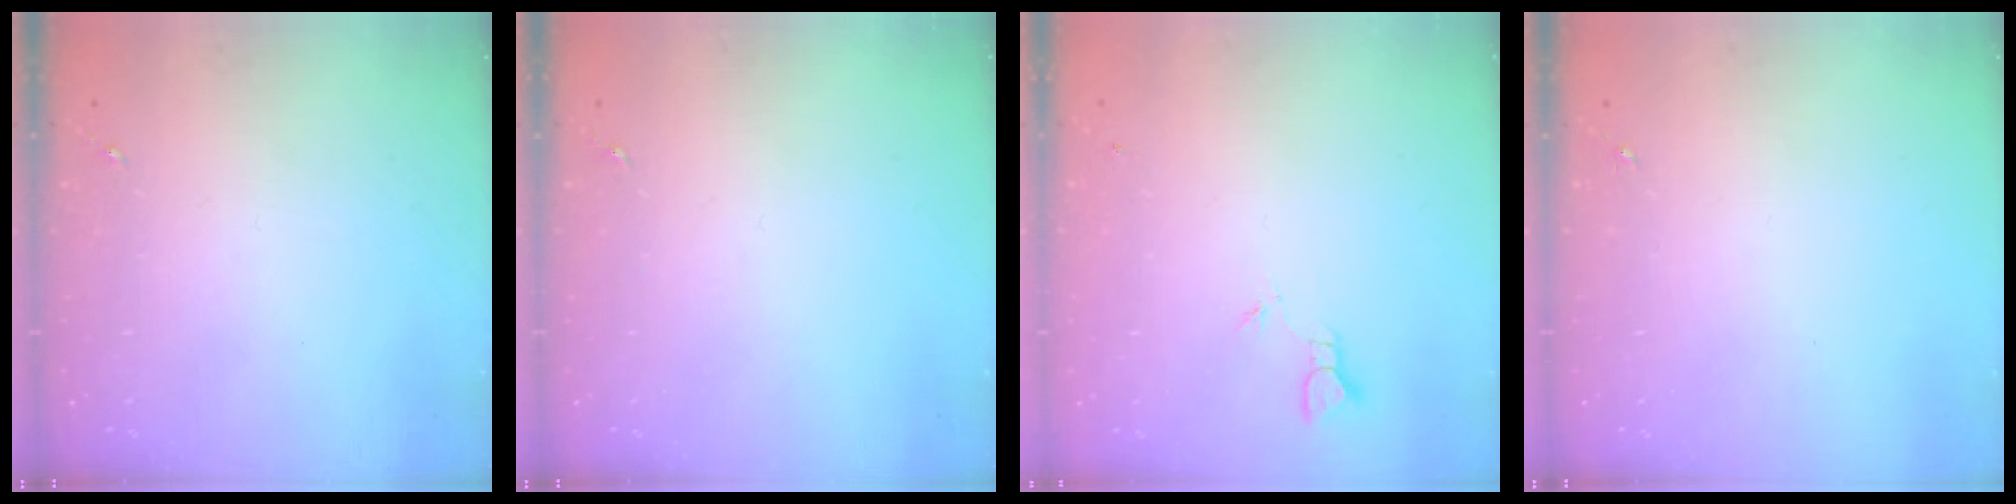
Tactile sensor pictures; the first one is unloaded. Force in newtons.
{"total": 0.0}
{"total": 1.9, "press": 1.9, "slide": 0.1}
{"total": 0.0}